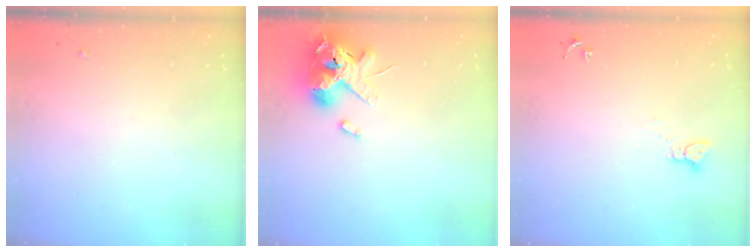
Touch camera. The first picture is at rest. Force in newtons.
{"total": 14.4, "press": 14.3, "slide": 2.2}
{"total": 2.3, "press": 2.3, "slide": 0.3}